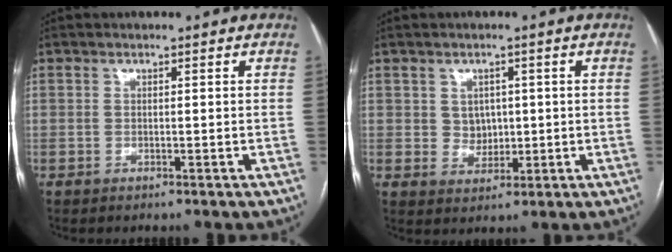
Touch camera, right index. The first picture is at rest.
{"total": 3.7, "force": [0.6, 3.2, 1.6], "torque": [-0.021, 0.004, 0.015]}